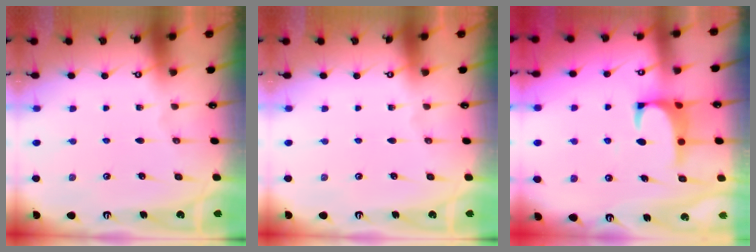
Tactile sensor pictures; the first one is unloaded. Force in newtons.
{"total": 0.0}
{"total": 1.5, "press": 1.4, "slide": 0.5}